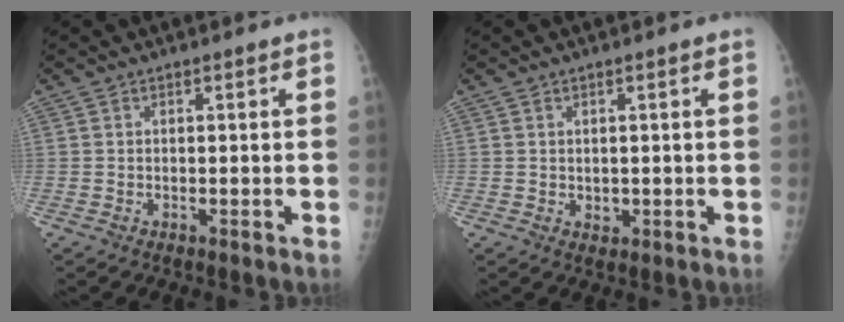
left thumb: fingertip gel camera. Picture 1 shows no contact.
{"total": 1.6, "force": [-0.2, 1.3, 0.9], "torque": [-0.004, -0.002, 0.002]}